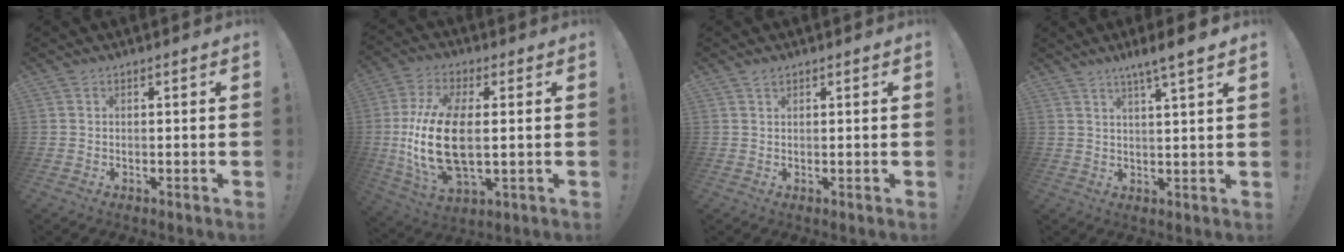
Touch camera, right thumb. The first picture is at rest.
{"total": 19.6, "force": [0.1, 10.0, 16.8], "torque": [-0.342, -0.015, 0.006]}
{"total": 1.1, "force": [0.9, 0.5, 0.4], "torque": [-0.003, -0.002, 0.016]}
{"total": 6.2, "force": [4.5, -0.4, 4.3], "torque": [-0.062, -0.030, 0.069]}